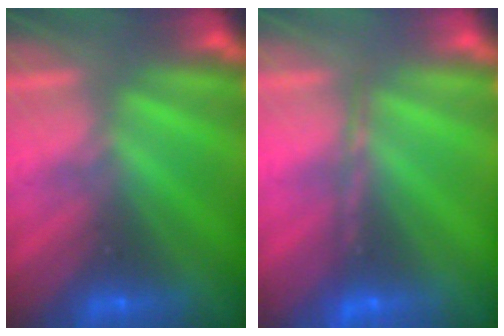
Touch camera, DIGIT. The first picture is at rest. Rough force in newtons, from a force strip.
{"total": 1.7}